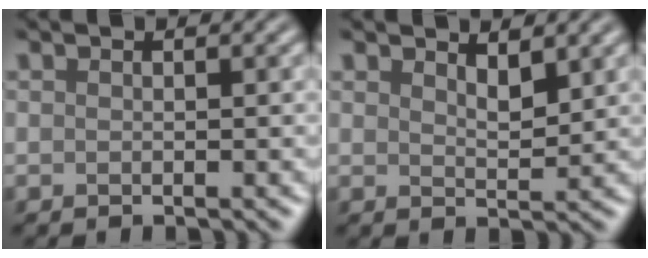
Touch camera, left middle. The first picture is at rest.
{"total": 1.9, "force": [1.6, 0.4, 0.9], "torque": [-0.015, -0.005, 0.026]}